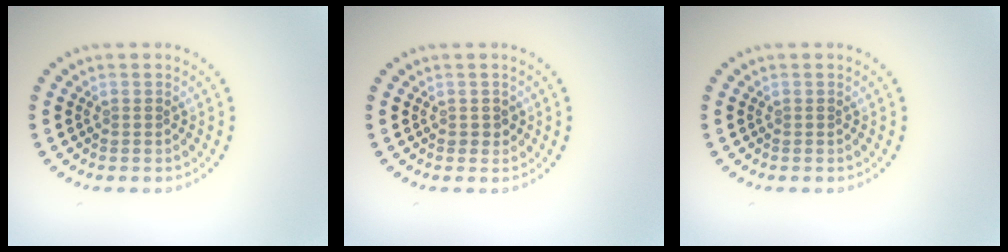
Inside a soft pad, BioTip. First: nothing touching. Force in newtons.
{"total": 0.9, "press": 0.8, "slide": 0.3}
{"total": 0.0}